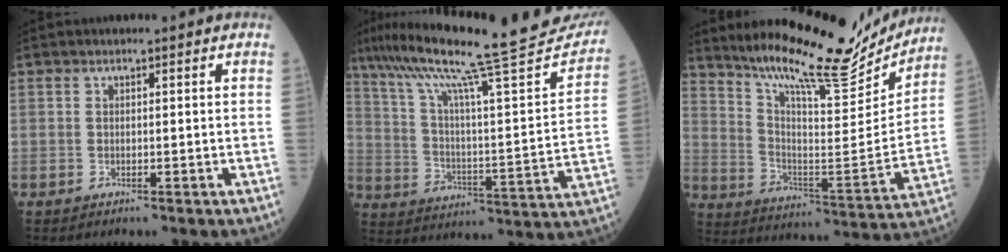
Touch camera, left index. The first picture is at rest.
{"total": 28.2, "force": [24.2, 1.6, 14.4], "torque": [-0.244, -0.040, 0.336]}
{"total": 21.1, "force": [18.8, 3.1, 9.0], "torque": [-0.154, -0.039, 0.281]}